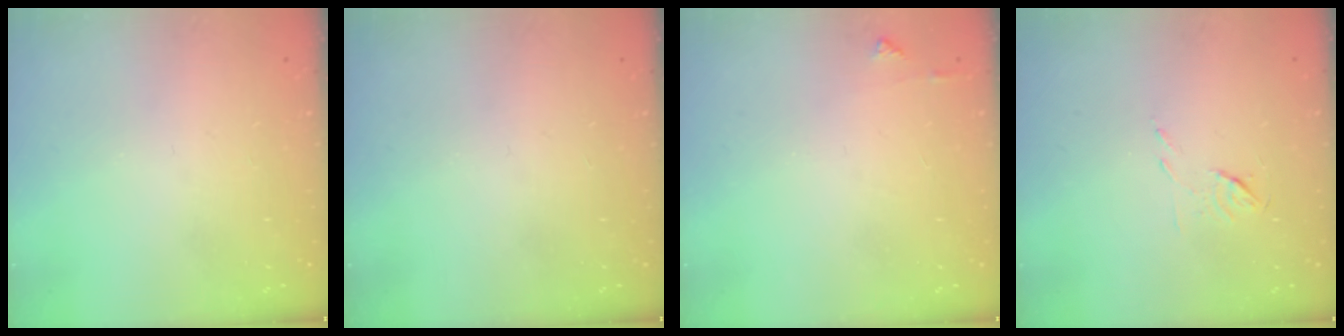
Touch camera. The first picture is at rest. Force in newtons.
{"total": 0.0}
{"total": 3.5, "press": 3.4, "slide": 0.5}
{"total": 4.8, "press": 4.7, "slide": 1.0}